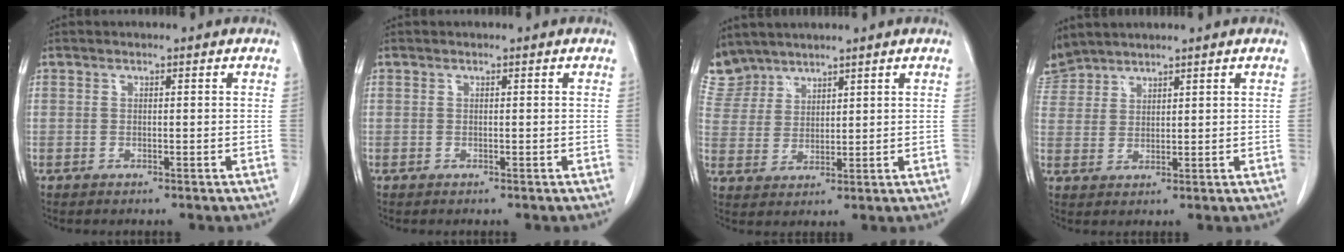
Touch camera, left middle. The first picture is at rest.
{"total": 0.0}
{"total": 7.0, "force": [6.5, 2.7, 0.0], "torque": [-0.006, 0.004, 0.143]}
{"total": 4.7, "force": [4.6, 1.0, -0.1], "torque": [-0.005, 0.015, 0.097]}